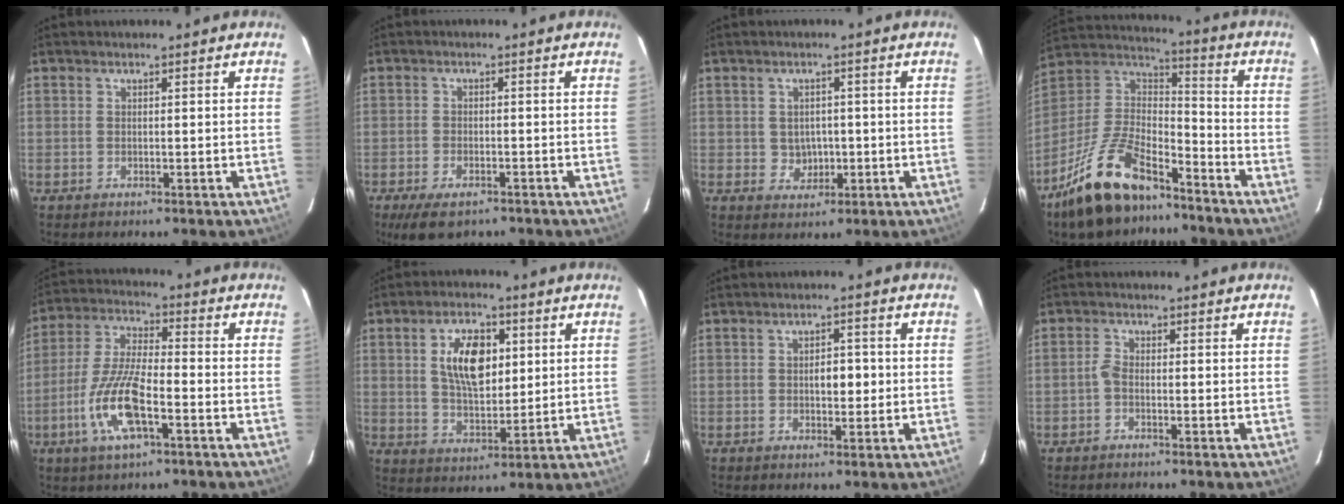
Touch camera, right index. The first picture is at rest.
{"total": 6.6, "force": [-4.7, 2.9, 3.7], "torque": [-0.088, -0.019, -0.077]}
{"total": 1.8, "force": [-0.2, 1.6, 0.6], "torque": [-0.008, 0.001, 0.000]}
{"total": 19.7, "force": [-14.0, 8.0, 11.4], "torque": [-0.248, -0.003, -0.250]}
{"total": 12.8, "force": [-5.1, 3.6, 11.1], "torque": [-0.239, -0.005, -0.100]}
{"total": 10.7, "force": [2.9, 5.5, 8.7], "torque": [-0.158, 0.011, 0.057]}
{"total": 3.4, "force": [-0.1, 1.9, 2.8], "torque": [-0.043, 0.007, -0.001]}
{"total": 1.4, "force": [-0.8, 0.6, 1.0], "torque": [-0.027, 0.005, -0.020]}